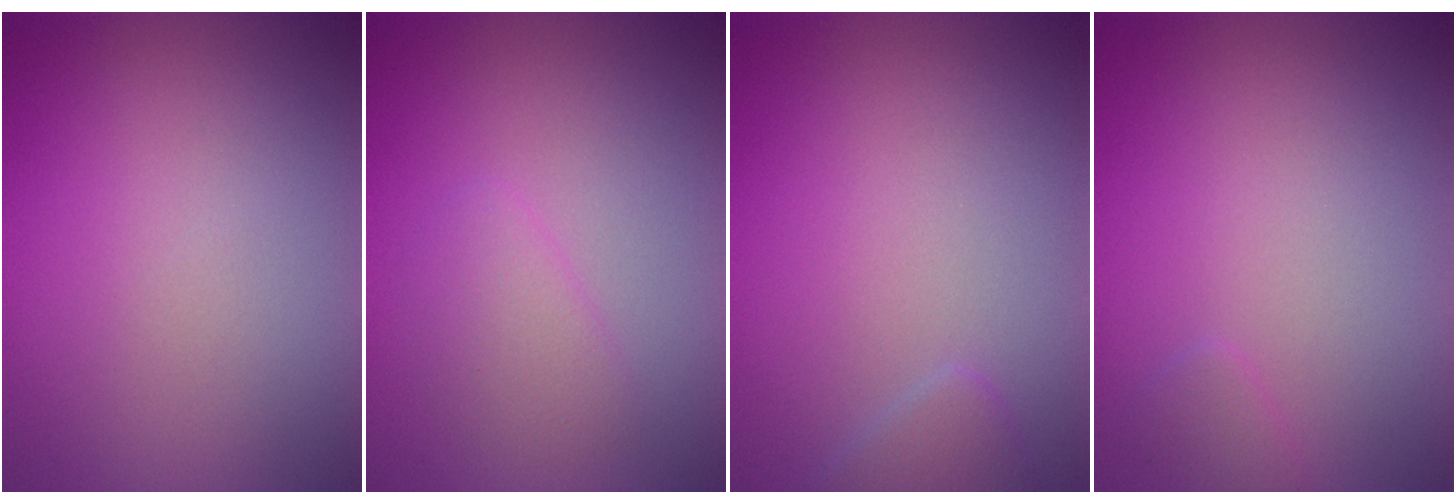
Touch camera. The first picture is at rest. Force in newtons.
{"total": 1.8, "press": 1.8, "slide": 0.1}
{"total": 1.4, "press": 1.4, "slide": 0.1}
{"total": 0.8, "press": 0.8, "slide": 0.1}